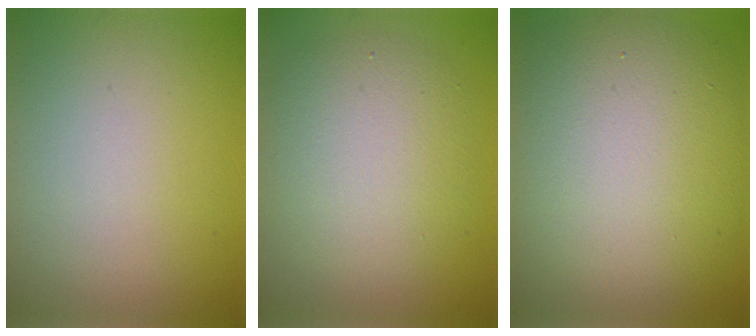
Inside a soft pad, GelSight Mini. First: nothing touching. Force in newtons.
{"total": 5.6, "press": 5.6, "slide": 0.5}
{"total": 13.1, "press": 13.1, "slide": 0.5}